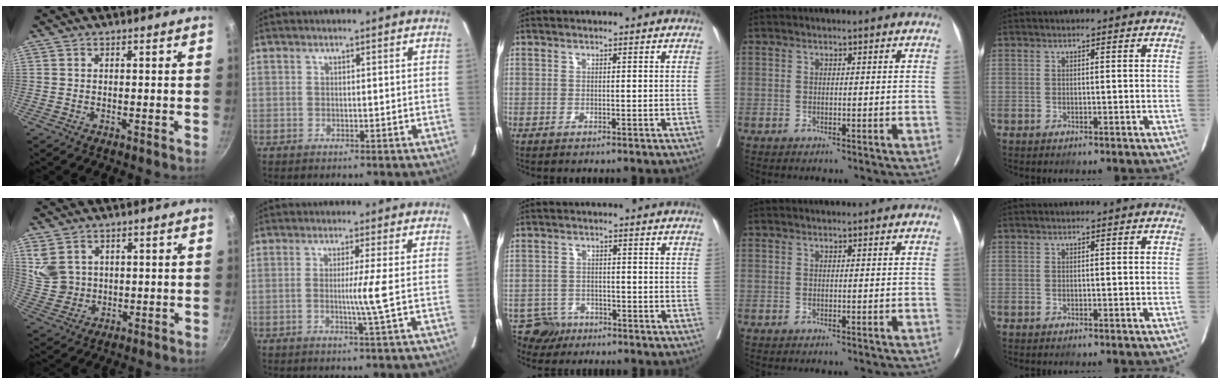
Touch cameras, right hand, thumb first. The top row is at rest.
{"thumb": {"total": 6.5, "force": [2.4, 5.2, 3.1], "torque": [-0.052, -0.006, 0.063]}, "index": {"total": 3.9, "force": [-0.4, -1.4, 3.6], "torque": [-0.064, -0.008, -0.009]}, "middle": {"total": 3.8, "force": [-3.0, 2.3, -0.3], "torque": [0.009, 0.005, -0.053]}}